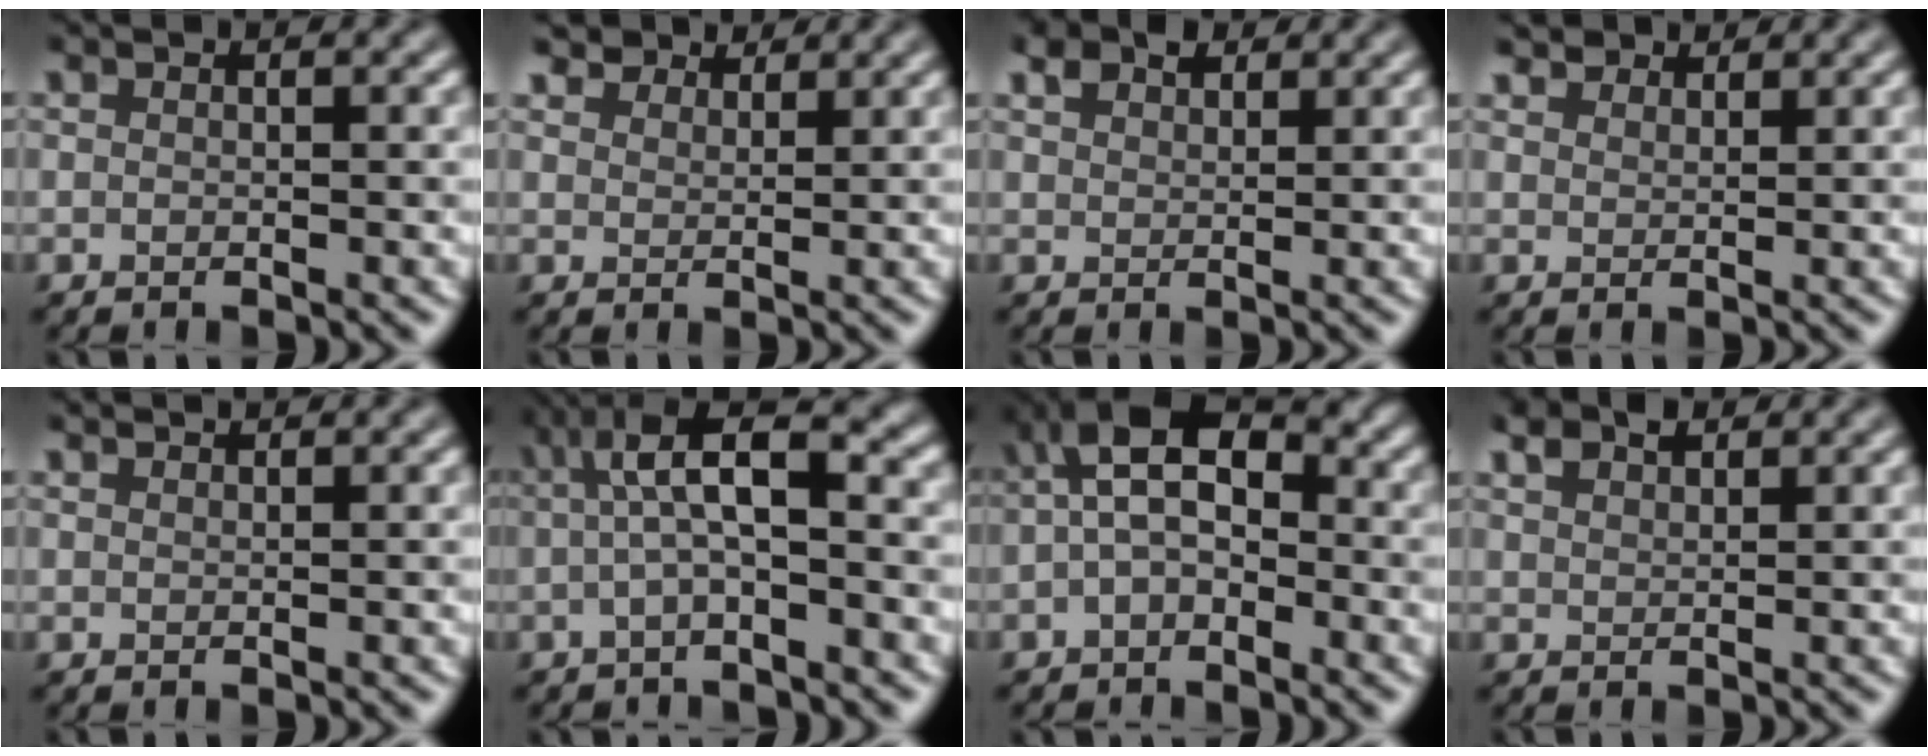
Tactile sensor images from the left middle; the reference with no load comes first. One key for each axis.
{"total": 3.7, "fx": 3.4, "fy": 1.4, "fz": 0.7, "tx": -0.023, "ty": -0.006, "tz": 0.067}
{"total": 2.3, "fx": 1.6, "fy": 1.3, "fz": 1.0, "tx": -0.021, "ty": 0.008, "tz": 0.032}
{"total": 2.9, "fx": 2.6, "fy": 1.1, "fz": 0.7, "tx": -0.017, "ty": -0.002, "tz": 0.052}
{"total": 1.5, "fx": 1.4, "fy": 0.1, "fz": 0.3, "tx": -0.009, "ty": 0.000, "tz": 0.017}
{"total": 5.7, "fx": 0.2, "fy": 1.6, "fz": 5.5, "tx": -0.101, "ty": 0.021, "tz": -0.006}
{"total": 5.9, "fx": -0.2, "fy": 3.5, "fz": 4.8, "tx": -0.084, "ty": 0.024, "tz": -0.020}
{"total": 2.5, "fx": 1.9, "fy": 1.1, "fz": 1.2, "tx": -0.024, "ty": 0.010, "tz": 0.038}